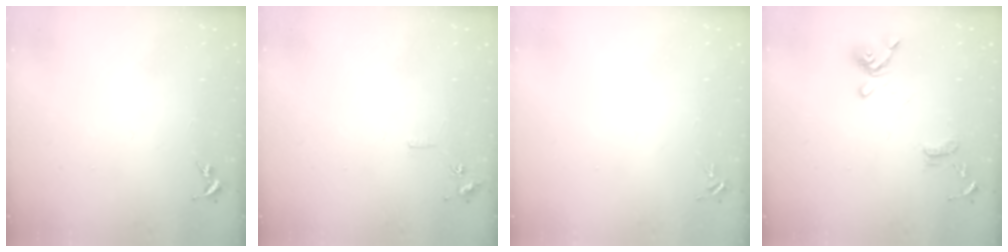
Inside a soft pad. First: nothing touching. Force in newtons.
{"total": 5.6, "press": 5.6, "slide": 0.7}
{"total": 4.4, "press": 4.4, "slide": 0.6}
{"total": 13.1, "press": 13.0, "slide": 1.4}